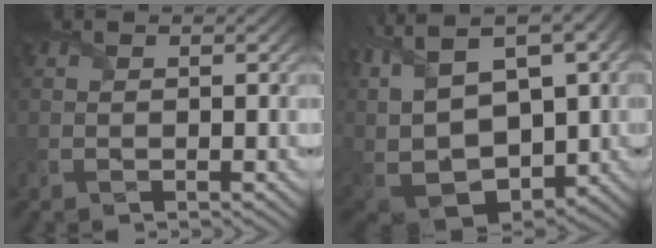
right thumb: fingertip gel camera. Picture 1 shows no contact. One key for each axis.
{"total": 17.3, "fx": 1.6, "fy": 10.6, "fz": 13.5, "tx": -0.279, "ty": -0.003, "tz": 0.077}